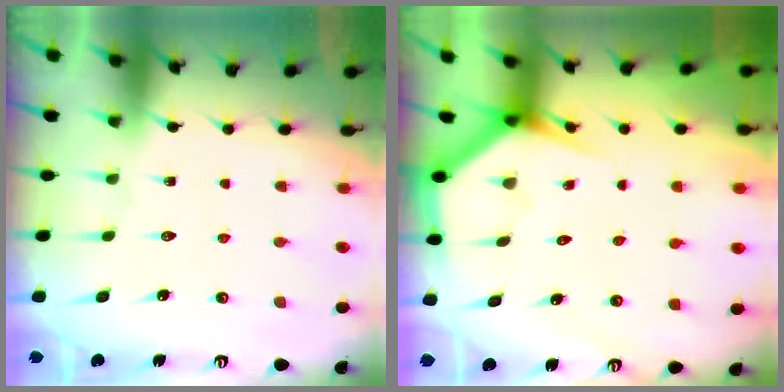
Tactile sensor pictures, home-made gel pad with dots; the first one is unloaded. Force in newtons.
{"total": 3.4, "press": 3.4, "slide": 0.2}